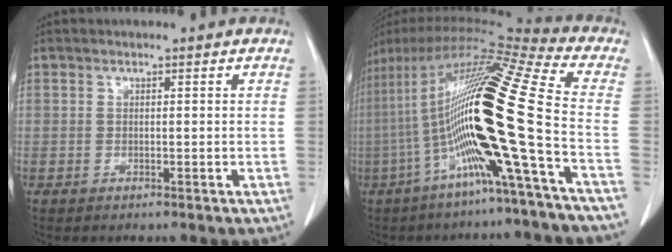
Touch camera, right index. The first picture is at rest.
{"total": 23.3, "force": [-4.5, -0.8, 22.9], "torque": [-0.445, 0.000, -0.102]}